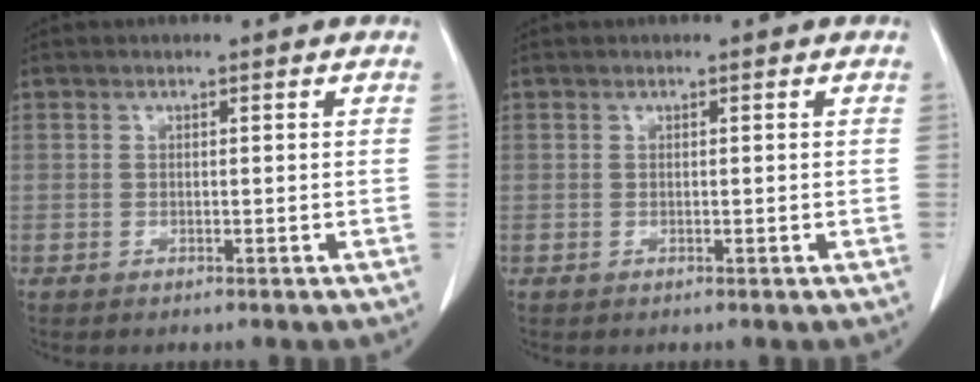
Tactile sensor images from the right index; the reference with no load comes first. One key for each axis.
{"total": 0.0}